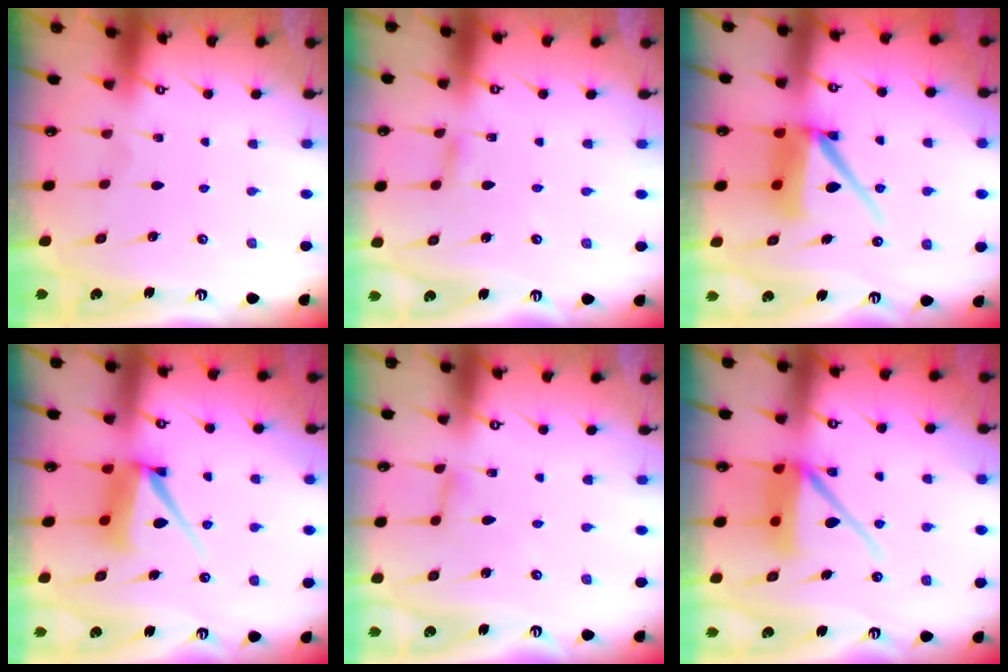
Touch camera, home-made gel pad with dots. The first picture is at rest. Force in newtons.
{"total": 2.4, "press": 2.4, "slide": 0.2}
{"total": 11.6, "press": 11.5, "slide": 1.2}
{"total": 8.8, "press": 8.7, "slide": 1.0}
{"total": 2.4, "press": 2.4, "slide": 0.1}
{"total": 11.6, "press": 11.5, "slide": 1.8}